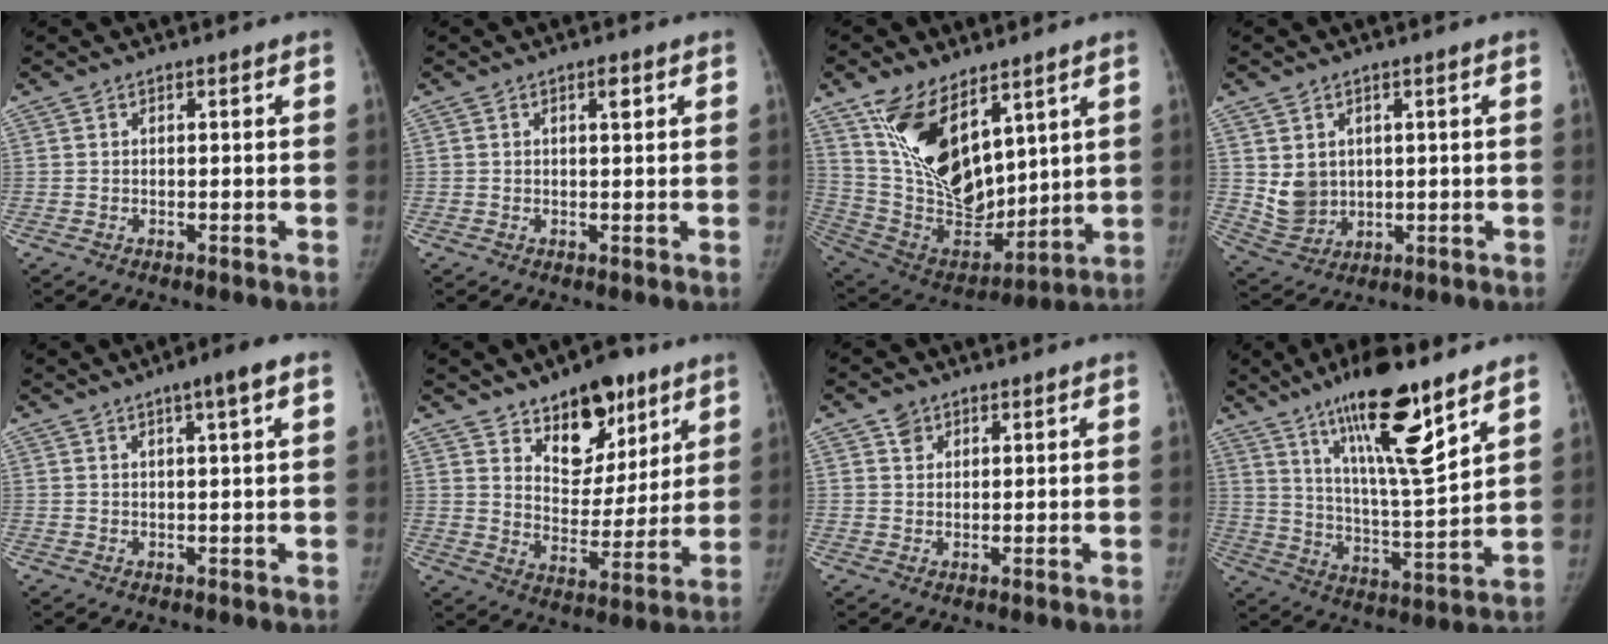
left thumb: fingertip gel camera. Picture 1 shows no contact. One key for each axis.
{"total": 1.5, "fx": 0.8, "fy": 0.5, "fz": 1.3, "tx": -0.014, "ty": -0.001, "tz": 0.010}
{"total": 20.4, "fx": 10.4, "fy": 10.6, "fz": 14.0, "tx": -0.216, "ty": -0.057, "tz": 0.216}
{"total": 6.4, "fx": 1.4, "fy": 5.4, "fz": 3.1, "tx": -0.039, "ty": -0.017, "tz": 0.049}
{"total": 4.9, "fx": 2.4, "fy": 0.5, "fz": 4.2, "tx": -0.061, "ty": 0.003, "tz": 0.033}
{"total": 14.6, "fx": 9.5, "fy": 8.1, "fz": 7.6, "tx": -0.066, "ty": -0.064, "tz": 0.156}
{"total": 2.6, "fx": 1.7, "fy": 1.9, "fz": 0.6, "tx": 0.005, "ty": -0.010, "tz": 0.027}
{"total": 18.7, "fx": 12.1, "fy": 3.1, "fz": 13.9, "tx": -0.220, "ty": -0.070, "tz": 0.214}